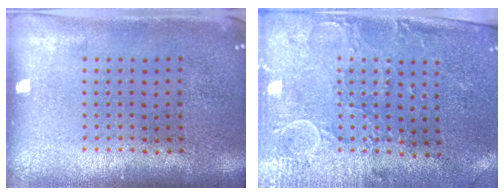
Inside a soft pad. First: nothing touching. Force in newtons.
{"total": 2.9, "press": 2.5, "slide": 1.5}